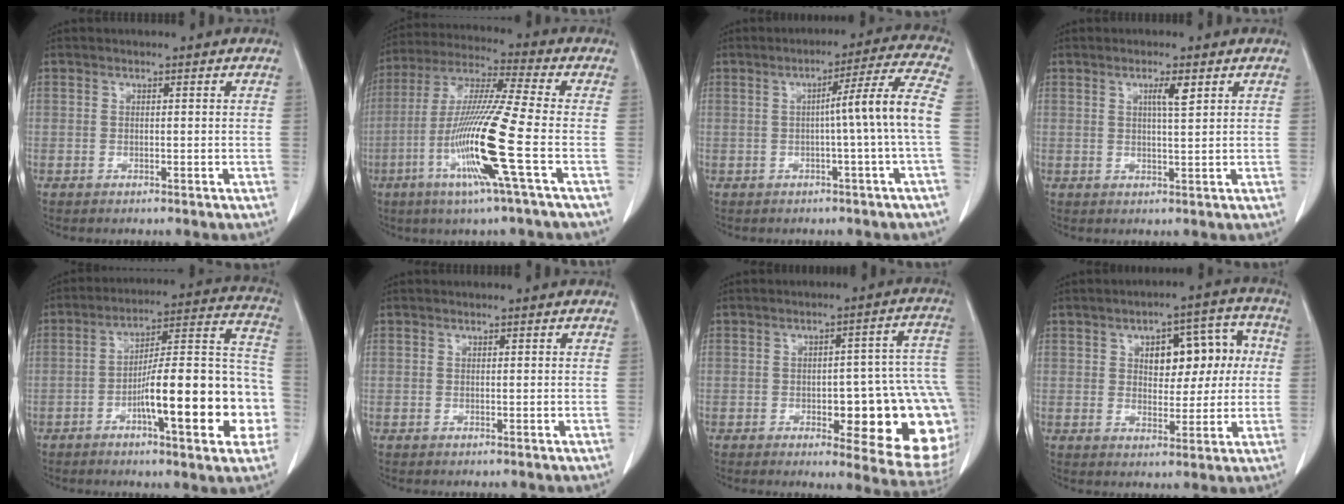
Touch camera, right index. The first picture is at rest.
{"total": 15.4, "force": [-4.7, -1.5, 14.6], "torque": [-0.293, -0.020, -0.096]}
{"total": 8.7, "force": [-0.7, -2.1, 8.4], "torque": [-0.117, 0.013, -0.007]}
{"total": 2.7, "force": [1.3, 0.0, 2.4], "torque": [-0.044, -0.002, 0.021]}
{"total": 19.7, "force": [-5.8, 3.6, 18.5], "torque": [-0.219, 0.033, -0.076]}
{"total": 0.0}
{"total": 19.8, "force": [-3.9, 4.9, 18.8], "torque": [-0.145, 0.028, -0.027]}
{"total": 9.9, "force": [1.9, 5.1, 8.3], "torque": [-0.102, 0.037, 0.034]}